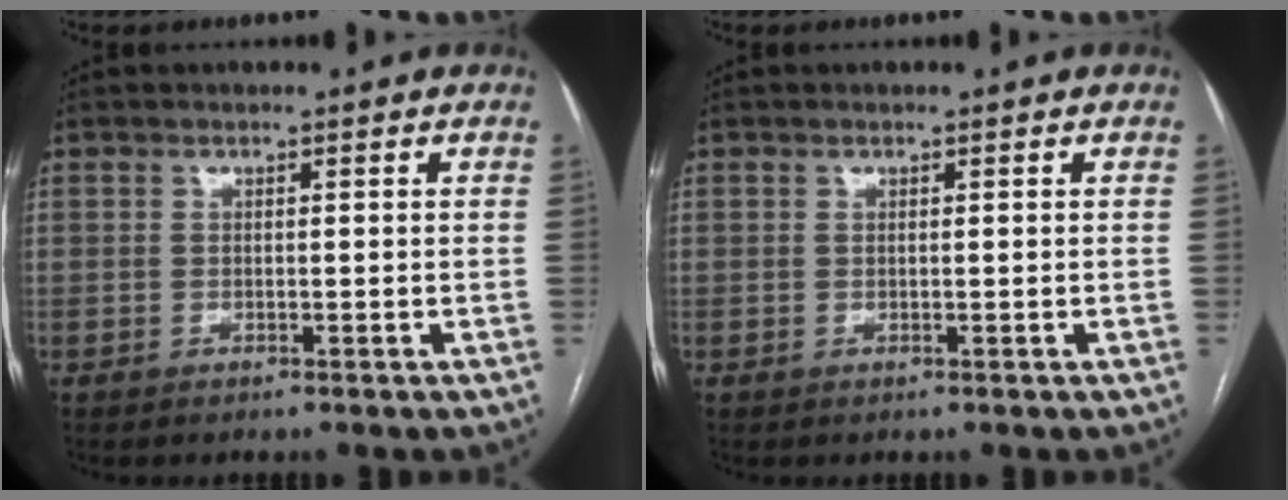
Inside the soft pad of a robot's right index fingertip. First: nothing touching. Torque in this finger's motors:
{"motor_torque": [-0.97, -0.93, -0.10, 0.00]}